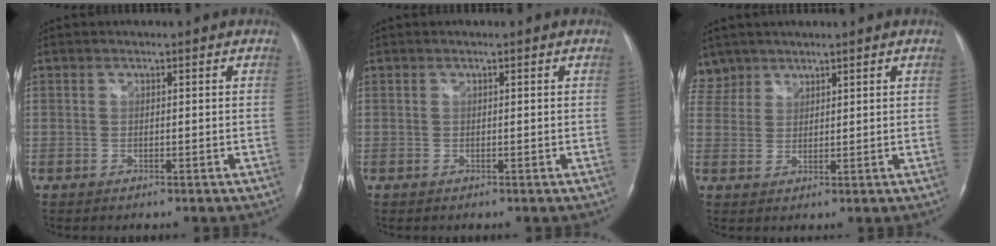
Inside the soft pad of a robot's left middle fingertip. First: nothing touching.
{"total": 0.0}
{"total": 4.2, "force": [3.5, 2.3, -0.6], "torque": [0.020, 0.010, 0.071]}